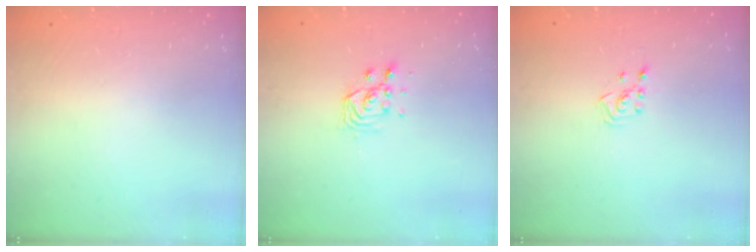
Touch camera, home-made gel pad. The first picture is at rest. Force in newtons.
{"total": 2.9, "press": 2.8, "slide": 0.8}
{"total": 2.3, "press": 2.2, "slide": 0.8}